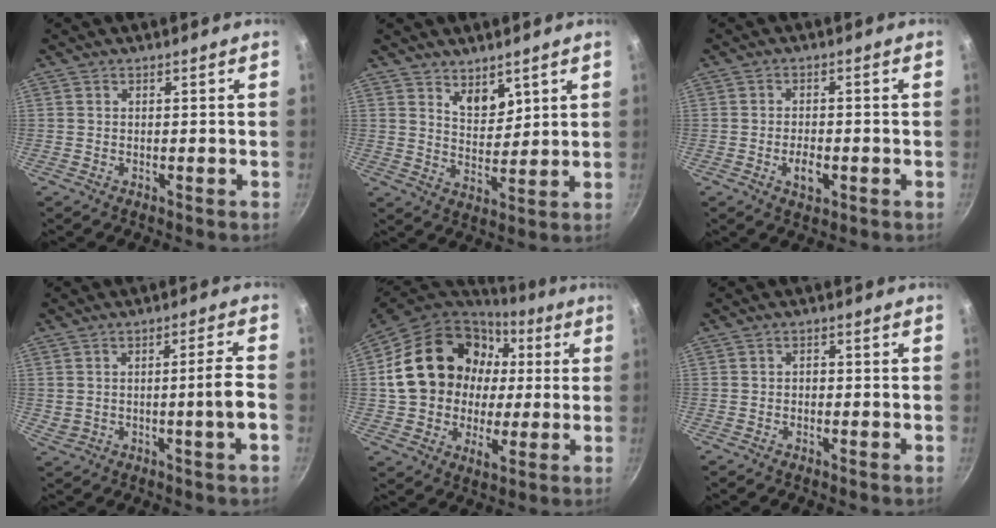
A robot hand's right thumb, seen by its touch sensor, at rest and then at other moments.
{"total": 5.8, "force": [3.8, 3.1, 3.1], "torque": [-0.029, -0.037, 0.066]}
{"total": 4.3, "force": [-1.4, 2.2, 3.4], "torque": [-0.054, 0.008, -0.024]}
{"total": 6.1, "force": [-0.8, 0.5, 6.1], "torque": [-0.099, 0.015, -0.002]}
{"total": 23.2, "force": [4.0, 18.3, 13.7], "torque": [-0.210, 0.025, 0.067]}
{"total": 1.2, "force": [-0.5, 0.9, 0.6], "torque": [-0.009, 0.005, -0.010]}